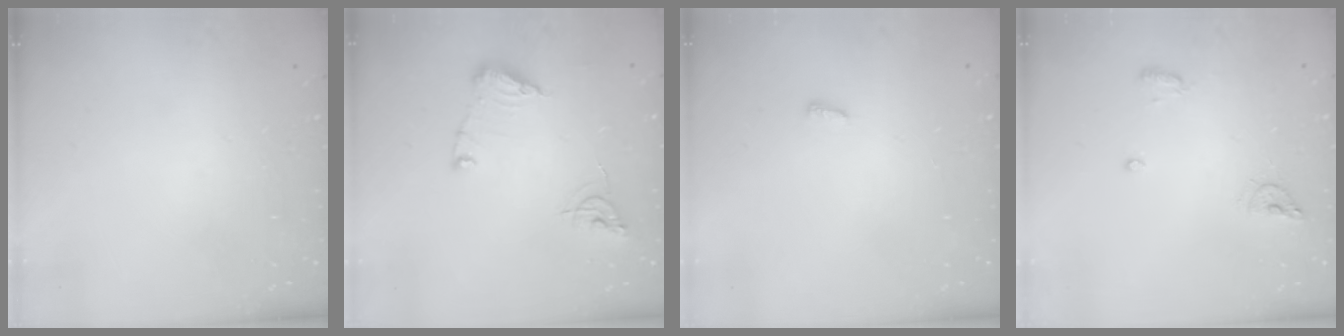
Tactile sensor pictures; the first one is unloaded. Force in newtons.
{"total": 10.2, "press": 10.2, "slide": 0.6}
{"total": 2.8, "press": 2.8, "slide": 0.5}
{"total": 6.8, "press": 6.7, "slide": 1.2}